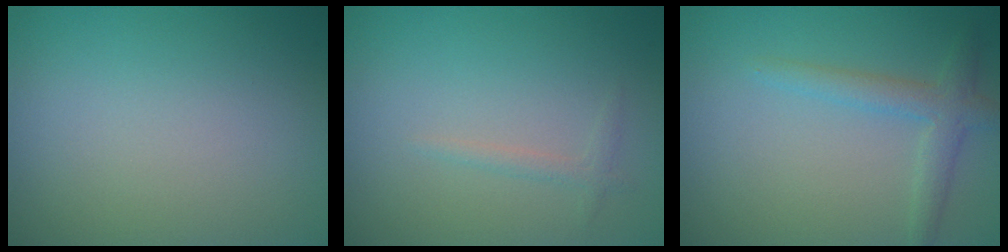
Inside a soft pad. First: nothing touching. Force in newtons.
{"total": 0.9, "press": 0.9, "slide": 0.1}
{"total": 2.5, "press": 2.5, "slide": 0.1}